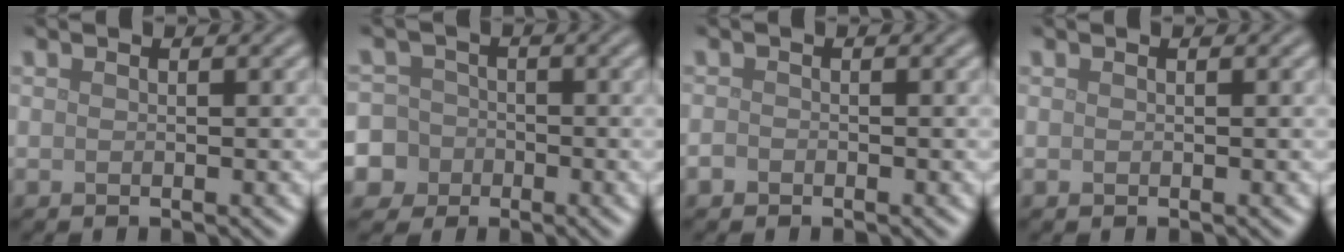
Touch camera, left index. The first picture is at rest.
{"total": 8.9, "force": [-3.6, 8.0, 1.7], "torque": [-0.048, -0.010, -0.101]}
{"total": 0.6, "force": [-0.4, 0.4, 0.2], "torque": [-0.001, -0.002, -0.010]}
{"total": 0.0}